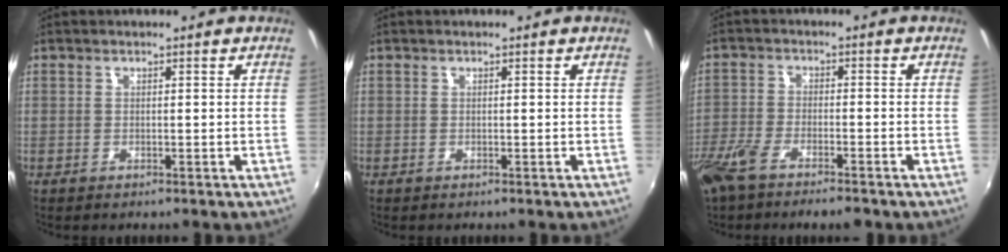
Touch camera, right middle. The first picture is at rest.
{"total": 0.0}
{"total": 9.1, "force": [-6.8, 2.5, 5.6], "torque": [-0.139, -0.028, -0.132]}